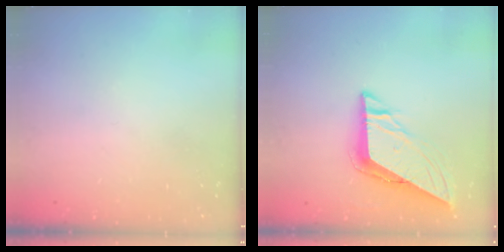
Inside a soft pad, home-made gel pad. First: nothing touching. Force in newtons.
{"total": 8.3, "press": 8.3, "slide": 0.8}